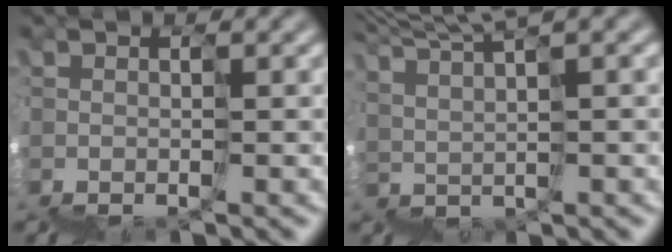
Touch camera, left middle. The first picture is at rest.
{"total": 6.5, "force": [6.4, -0.7, 1.0], "torque": [-0.019, 0.047, 0.111]}